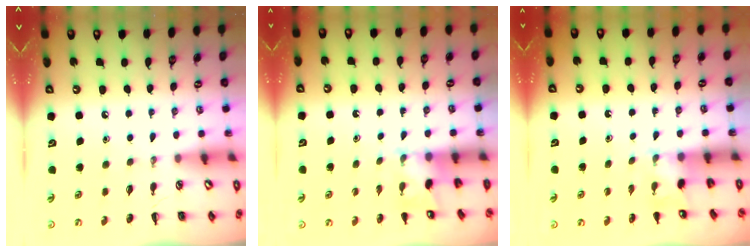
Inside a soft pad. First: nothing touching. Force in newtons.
{"total": 4.0, "press": 3.8, "slide": 1.2}
{"total": 3.6, "press": 3.5, "slide": 0.9}